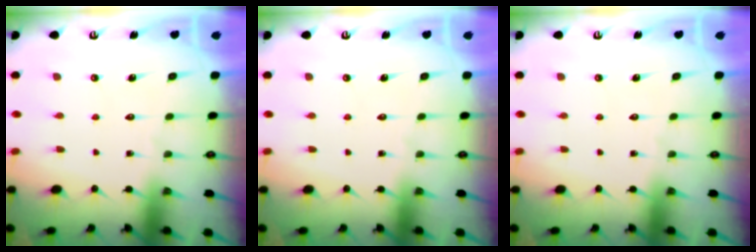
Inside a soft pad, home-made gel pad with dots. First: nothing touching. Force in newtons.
{"total": 0.0}
{"total": 0.0}